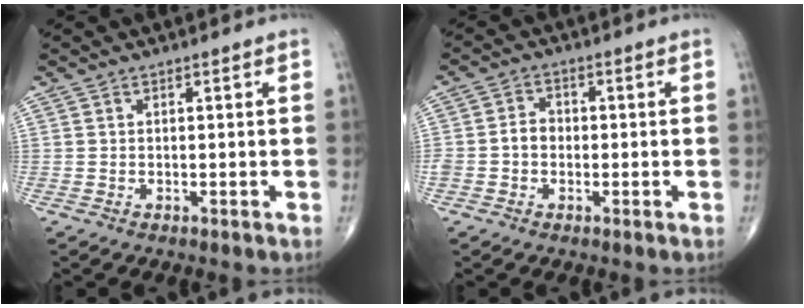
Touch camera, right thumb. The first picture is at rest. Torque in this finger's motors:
{"motor_torque": [0.81, 0.80, 0.63, -0.23, 0.07]}